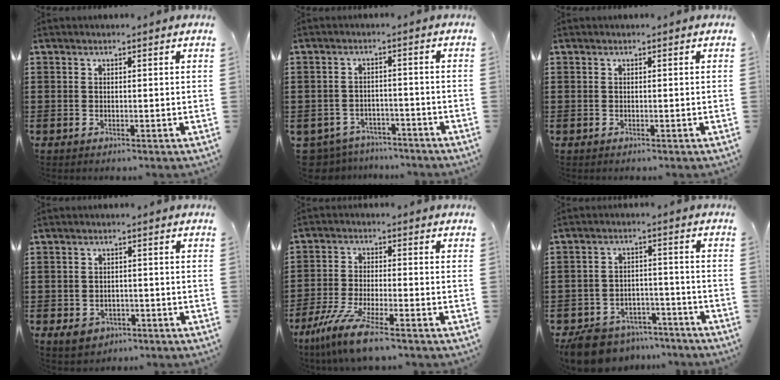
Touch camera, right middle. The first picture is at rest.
{"total": 3.8, "force": [-3.8, 0.6, -0.1], "torque": [-0.023, -0.006, -0.084]}
{"total": 0.0}
{"total": 2.5, "force": [-1.9, 1.4, 0.6], "torque": [-0.019, 0.000, -0.039]}
{"total": 8.2, "force": [-6.5, 0.5, 4.9], "torque": [-0.115, -0.015, -0.127]}
{"total": 7.1, "force": [-6.8, 1.9, 1.2], "torque": [-0.032, 0.016, -0.133]}